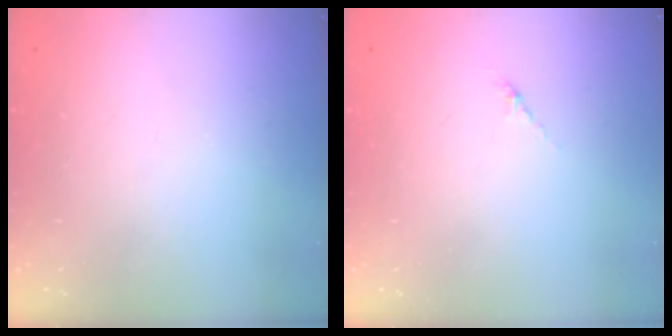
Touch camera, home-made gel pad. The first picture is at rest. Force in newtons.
{"total": 2.7, "press": 2.7, "slide": 0.7}